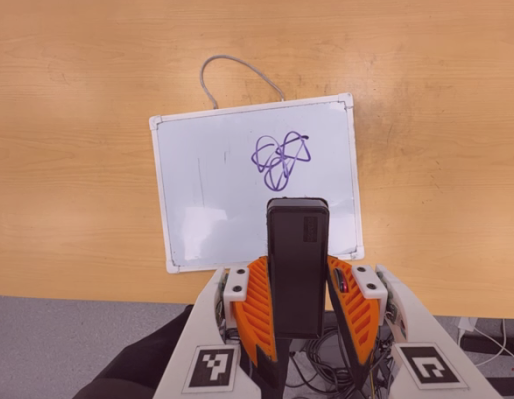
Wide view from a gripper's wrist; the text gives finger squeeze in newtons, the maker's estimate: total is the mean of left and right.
{"total": 3.6, "left": 2.2, "right": 5.1}